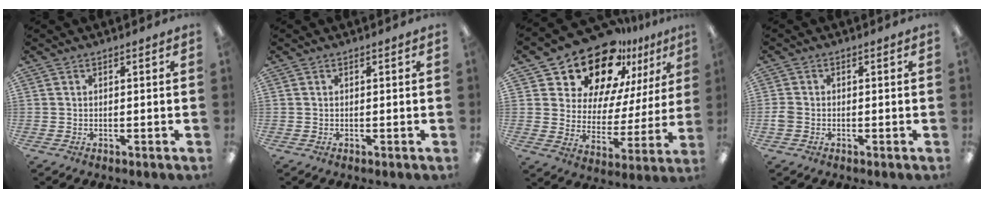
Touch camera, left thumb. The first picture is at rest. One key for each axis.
{"total": 0.0}
{"total": 19.4, "fx": 15.6, "fy": 8.9, "fz": 7.2, "tx": -0.129, "ty": -0.115, "tz": 0.275}
{"total": 2.1, "fx": -0.7, "fy": 1.6, "fz": 1.2, "tx": -0.020, "ty": 0.004, "tz": -0.012}